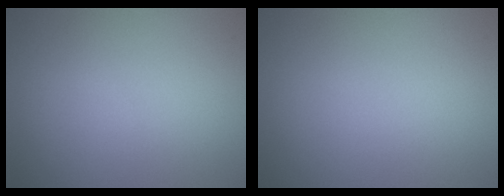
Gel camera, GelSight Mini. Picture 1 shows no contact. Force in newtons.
{"total": 0.0}